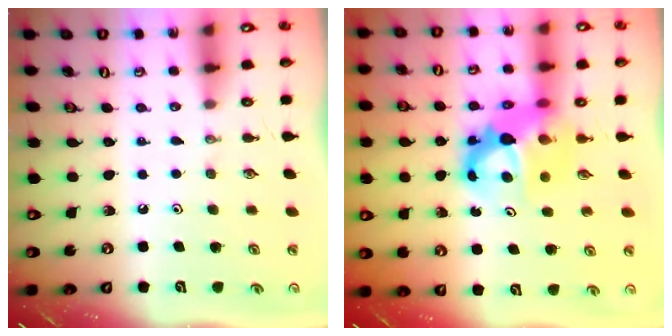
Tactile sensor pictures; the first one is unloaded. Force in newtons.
{"total": 9.5, "press": 9.5, "slide": 0.7}